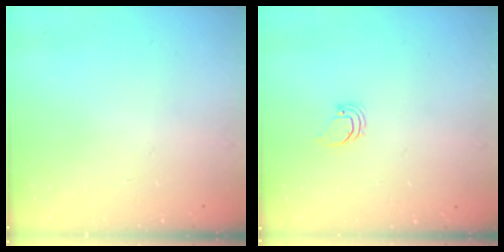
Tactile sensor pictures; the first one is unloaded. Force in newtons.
{"total": 0.9, "press": 0.9, "slide": 0.0}